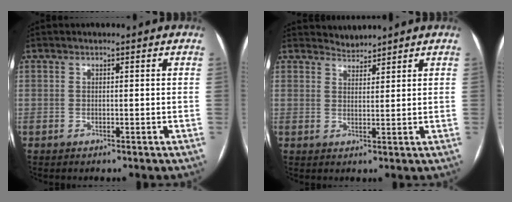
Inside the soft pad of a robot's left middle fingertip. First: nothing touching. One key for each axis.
{"total": 2.2, "fx": 2.1, "fy": 0.0, "fz": -0.6, "tx": 0.003, "ty": 0.002, "tz": 0.043}